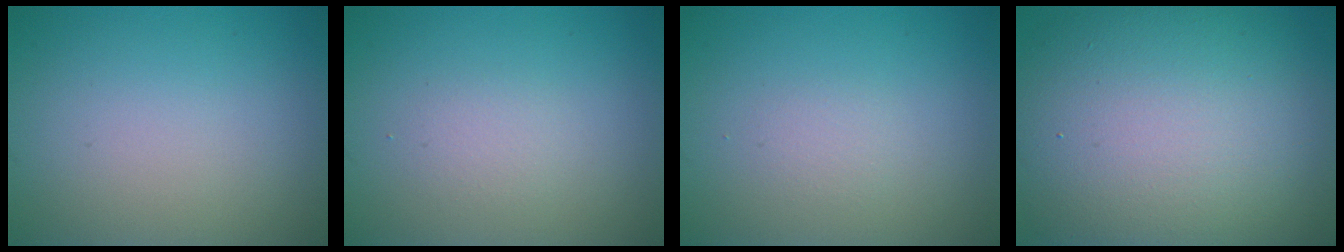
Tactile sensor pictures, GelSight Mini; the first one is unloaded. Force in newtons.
{"total": 1.3, "press": 1.3, "slide": 0.1}
{"total": 0.9, "press": 0.9, "slide": 0.1}
{"total": 15.3, "press": 15.3, "slide": 1.1}